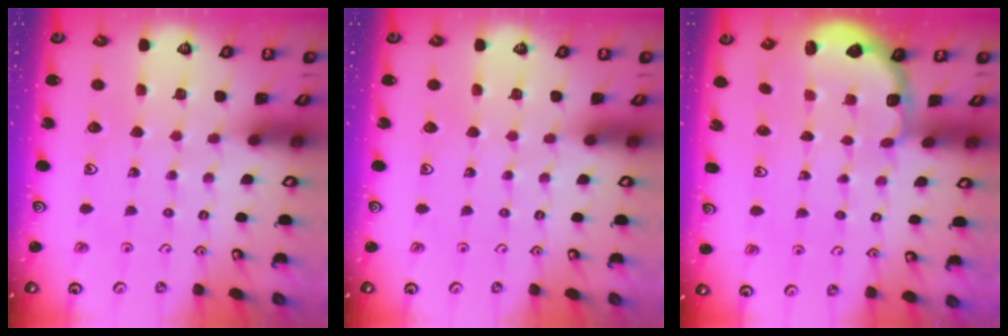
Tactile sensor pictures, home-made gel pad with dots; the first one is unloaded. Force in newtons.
{"total": 0.0}
{"total": 2.6, "press": 2.1, "slide": 1.5}